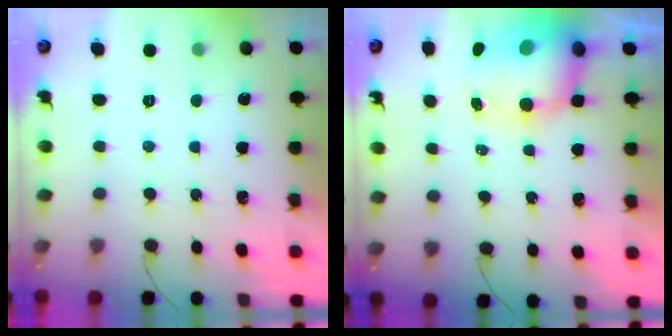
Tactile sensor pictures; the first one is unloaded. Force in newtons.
{"total": 13.0, "press": 12.6, "slide": 3.1}